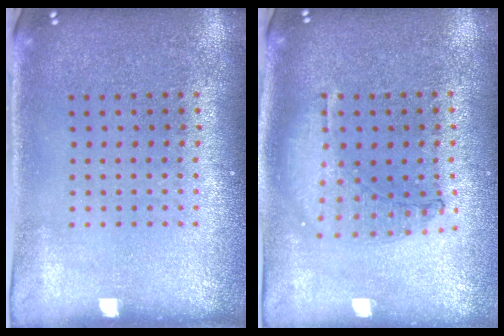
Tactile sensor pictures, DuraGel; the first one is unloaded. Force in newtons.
{"total": 1.0, "press": 0.9, "slide": 0.2}